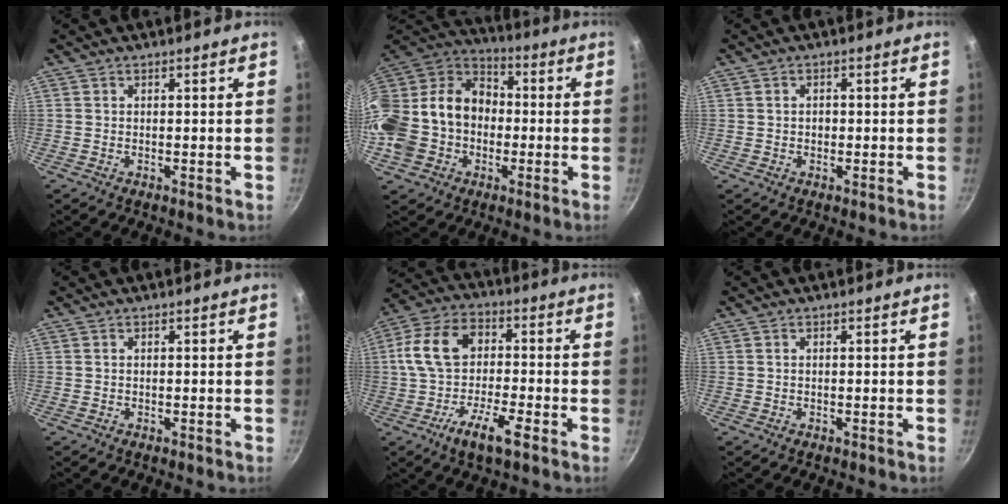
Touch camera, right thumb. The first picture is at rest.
{"total": 23.4, "force": [-3.6, 19.0, 13.1], "torque": [-0.264, 0.063, -0.065]}
{"total": 1.3, "force": [-0.1, 1.1, 0.7], "torque": [-0.011, 0.003, -0.001]}
{"total": 0.0}
{"total": 12.8, "force": [-4.2, 6.4, 10.2], "torque": [-0.190, 0.037, -0.098]}
{"total": 0.0}